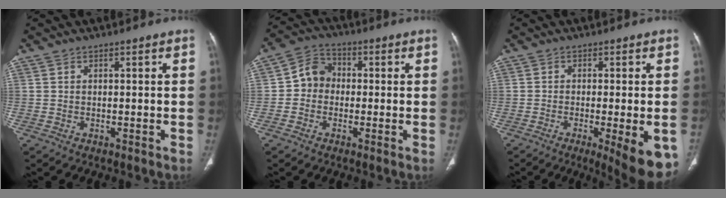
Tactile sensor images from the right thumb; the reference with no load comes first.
{"total": 6.2, "force": [-0.6, 5.5, 2.9], "torque": [-0.029, 0.022, -0.025]}
{"total": 11.8, "force": [-5.1, 3.0, 10.3], "torque": [-0.107, -0.008, -0.065]}